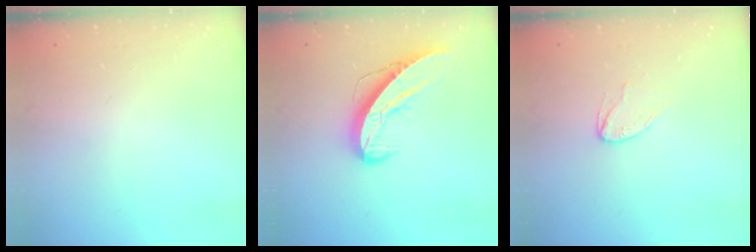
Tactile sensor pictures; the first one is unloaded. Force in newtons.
{"total": 11.2, "press": 11.1, "slide": 1.0}
{"total": 3.7, "press": 3.7, "slide": 0.3}